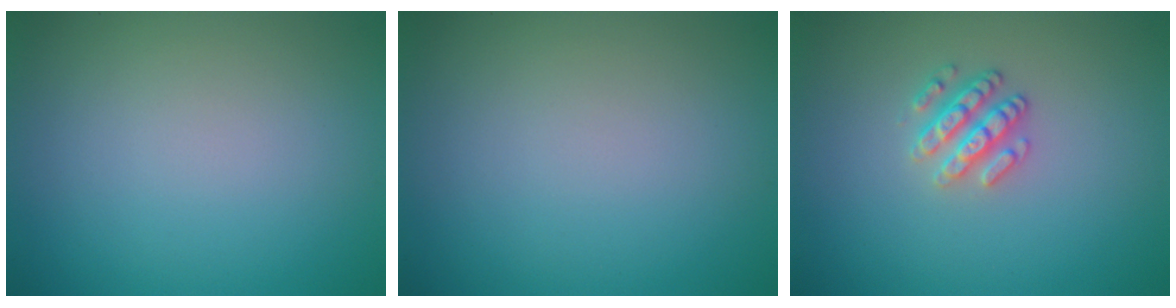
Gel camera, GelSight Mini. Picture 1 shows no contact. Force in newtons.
{"total": 0.0}
{"total": 2.5, "press": 2.4, "slide": 0.8}